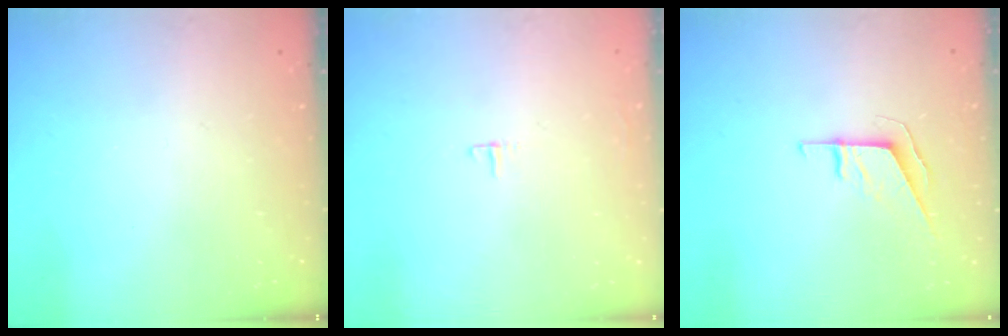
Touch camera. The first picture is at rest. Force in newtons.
{"total": 3.6, "press": 3.5, "slide": 0.3}
{"total": 5.9, "press": 5.7, "slide": 1.3}